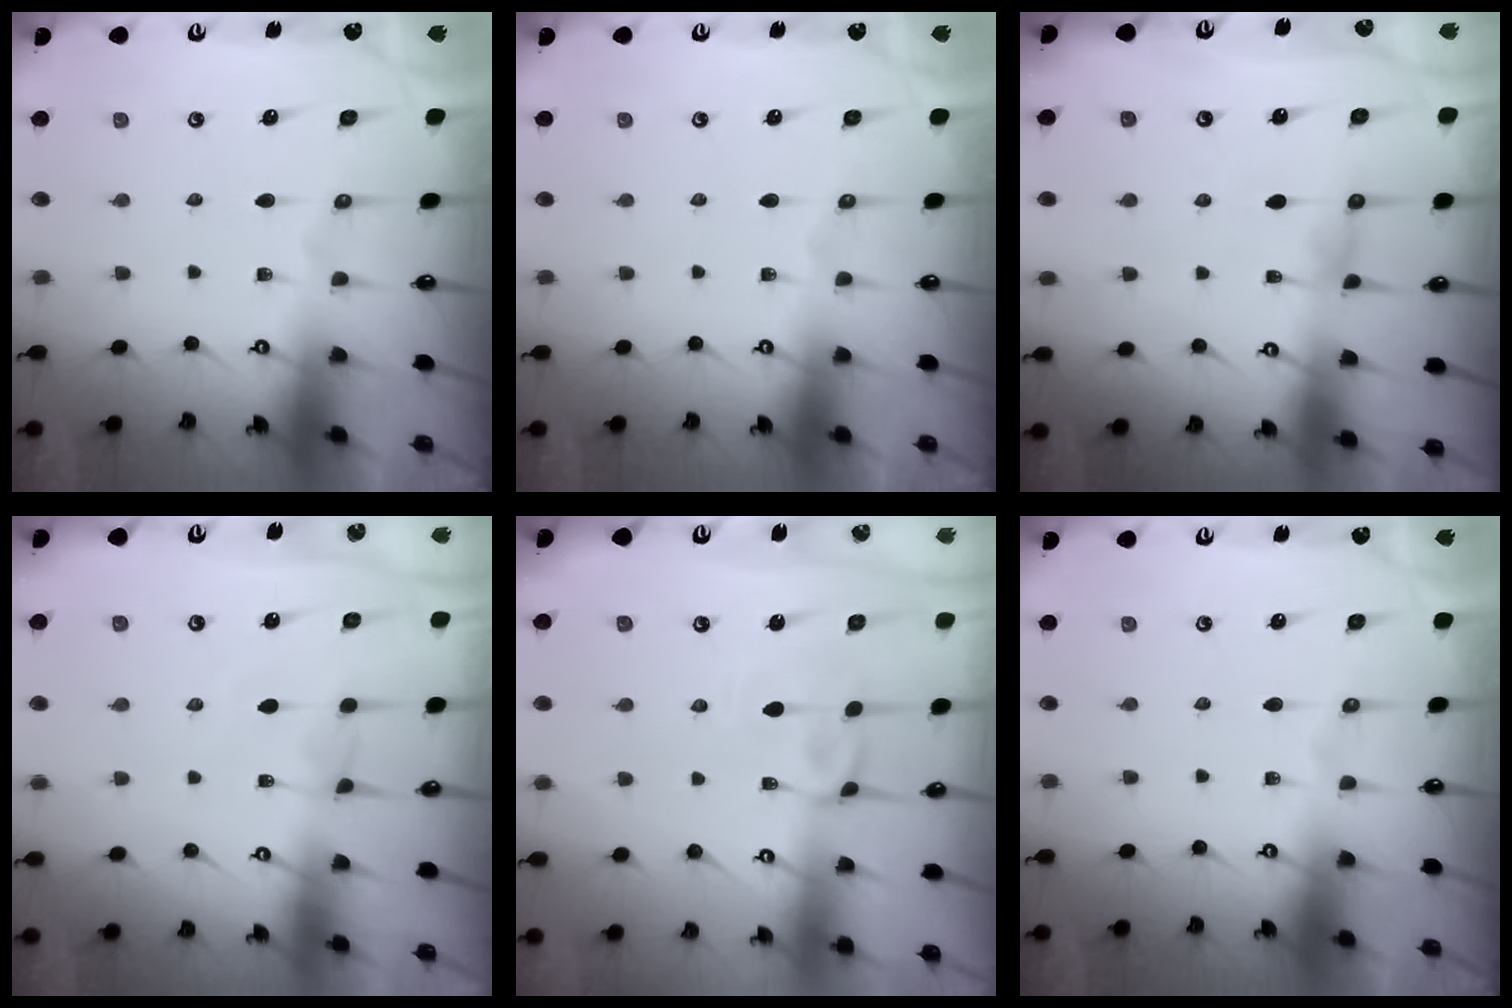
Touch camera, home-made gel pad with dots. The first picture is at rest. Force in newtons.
{"total": 0.0}
{"total": 0.5, "press": 0.4, "slide": 0.4}
{"total": 2.7, "press": 2.7, "slide": 0.4}
{"total": 1.7, "press": 1.5, "slide": 0.8}
{"total": 0.0}